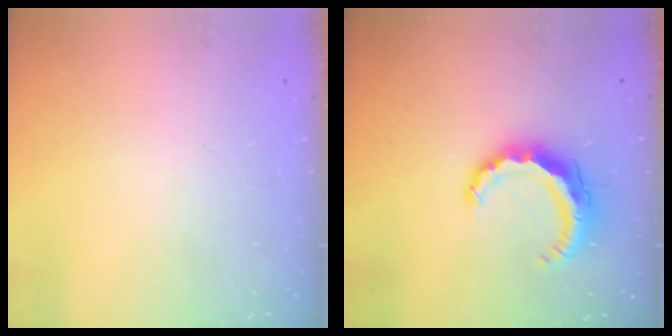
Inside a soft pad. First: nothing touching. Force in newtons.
{"total": 8.6, "press": 8.5, "slide": 0.5}